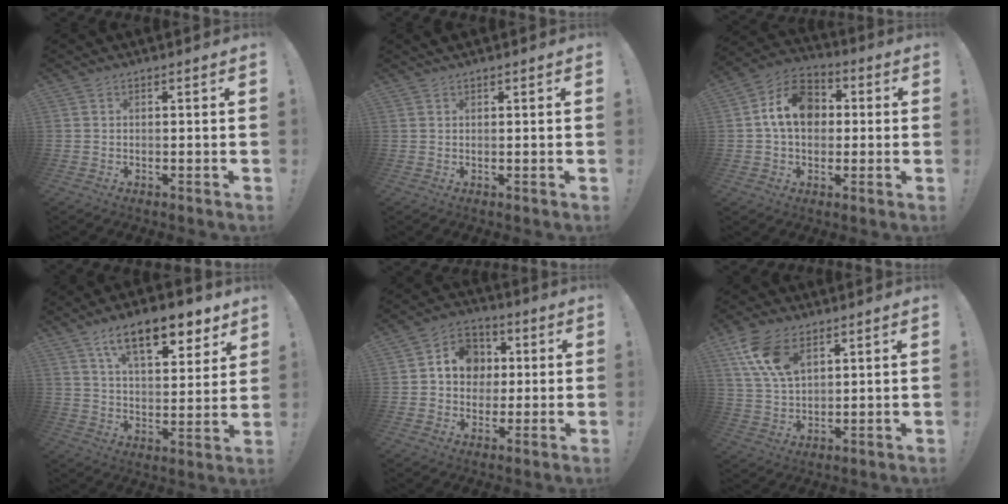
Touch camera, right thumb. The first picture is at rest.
{"total": 0.9, "force": [0.7, 0.2, 0.5], "torque": [-0.008, 0.001, 0.014]}
{"total": 13.7, "force": [2.5, 10.4, 8.5], "torque": [-0.125, 0.011, 0.055]}
{"total": 16.0, "force": [10.0, 6.3, 10.9], "torque": [-0.165, -0.055, 0.167]}
{"total": 11.7, "force": [1.9, 10.4, 5.0], "torque": [-0.062, 0.004, 0.045]}
{"total": 12.4, "force": [6.8, 6.9, 7.7], "torque": [-0.159, -0.018, 0.129]}